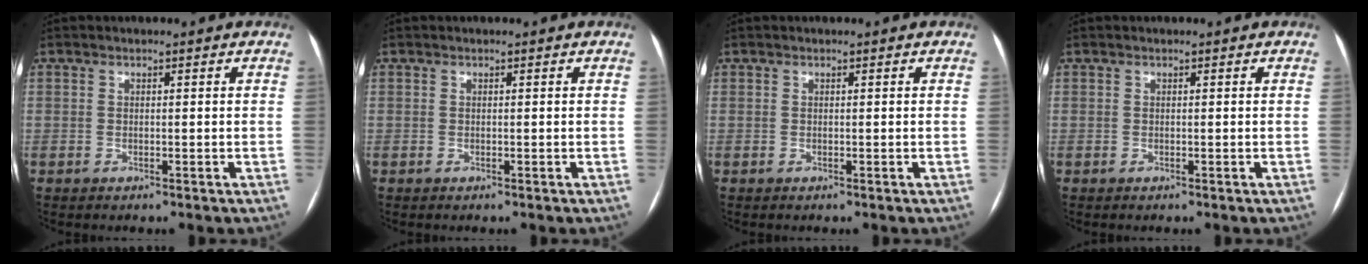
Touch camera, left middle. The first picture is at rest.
{"total": 0.0}
{"total": 0.0}
{"total": 0.0}